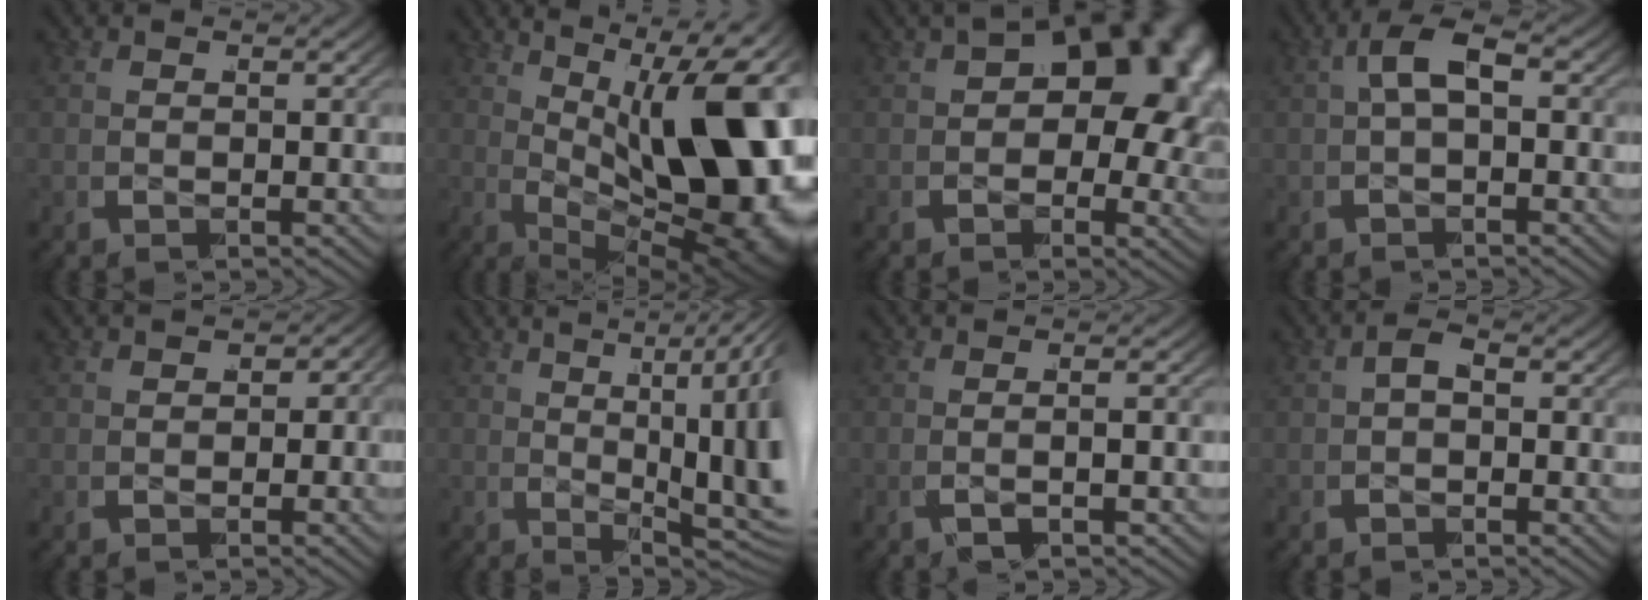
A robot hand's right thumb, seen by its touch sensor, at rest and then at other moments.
{"total": 21.4, "force": [-2.6, 11.4, 17.9], "torque": [-0.282, -0.043, -0.011]}
{"total": 14.2, "force": [0.6, 8.7, 11.2], "torque": [-0.149, -0.011, 0.008]}
{"total": 4.7, "force": [0.1, 2.2, 4.2], "torque": [-0.076, 0.015, -0.005]}
{"total": 2.7, "force": [-0.6, 2.0, 1.7], "torque": [-0.021, -0.007, -0.008]}
{"total": 11.3, "force": [-0.4, 5.6, 9.8], "torque": [-0.144, -0.011, 0.000]}
{"total": 1.6, "force": [-1.1, 0.0, 1.1], "torque": [-0.033, 0.009, -0.026]}
{"total": 2.6, "force": [-0.7, 1.7, 1.9], "torque": [-0.034, 0.007, -0.020]}